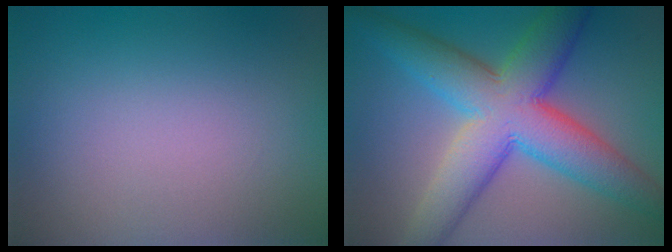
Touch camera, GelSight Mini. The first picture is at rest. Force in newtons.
{"total": 10.6, "press": 10.6, "slide": 0.1}